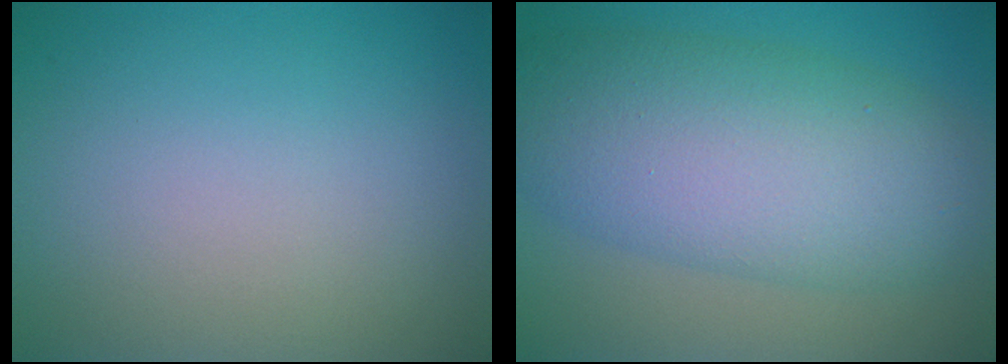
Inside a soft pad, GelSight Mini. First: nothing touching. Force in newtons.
{"total": 10.1, "press": 10.1, "slide": 0.5}